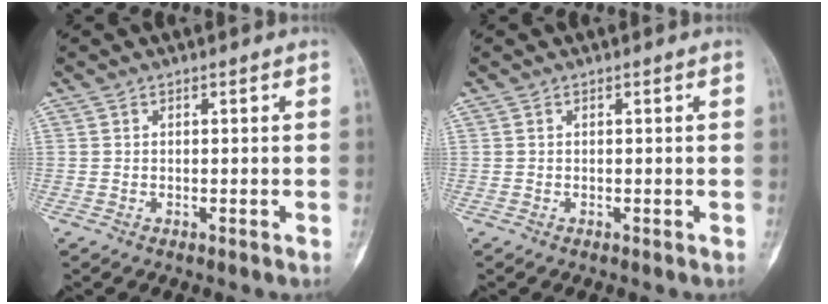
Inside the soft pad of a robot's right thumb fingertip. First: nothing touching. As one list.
[{"total": 0.0}]